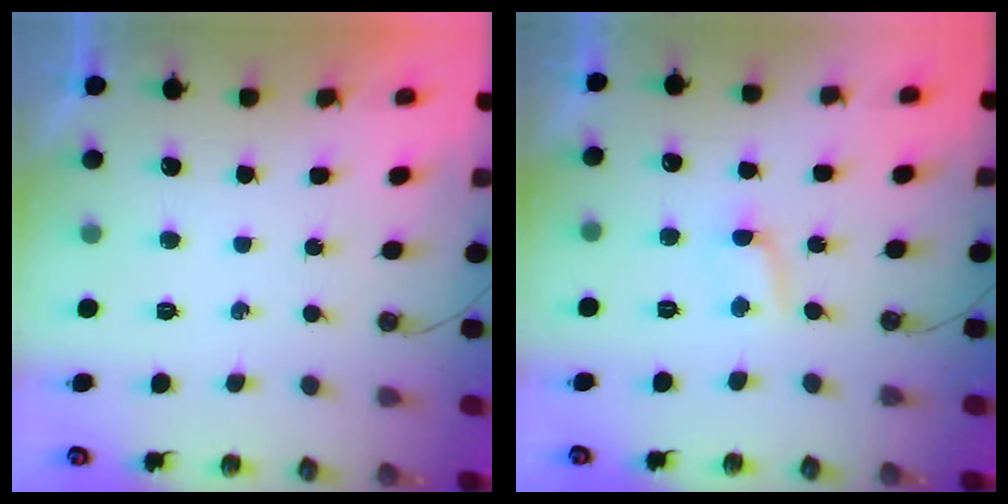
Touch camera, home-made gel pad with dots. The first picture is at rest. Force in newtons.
{"total": 2.4, "press": 2.4, "slide": 0.3}